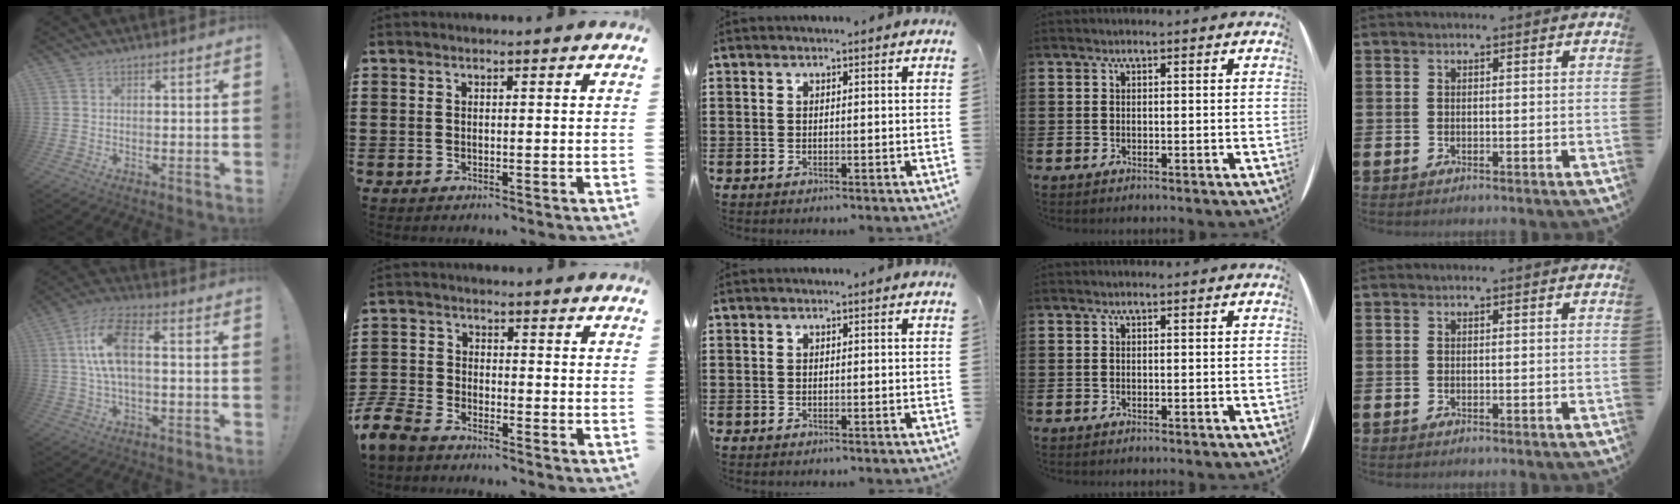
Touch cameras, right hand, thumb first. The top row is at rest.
{"thumb": {"total": 11.9, "force": [0.7, 5.1, 10.8], "torque": [-0.217, 0.011, 0.013]}, "index": {"total": 5.1, "force": [-4.9, 0.8, 1.1], "torque": [-0.060, -0.011, -0.108]}}